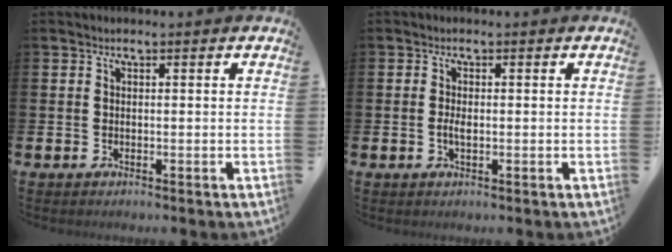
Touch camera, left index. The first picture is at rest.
{"total": 1.4, "force": [-0.2, 0.6, 1.3], "torque": [-0.024, 0.003, -0.005]}